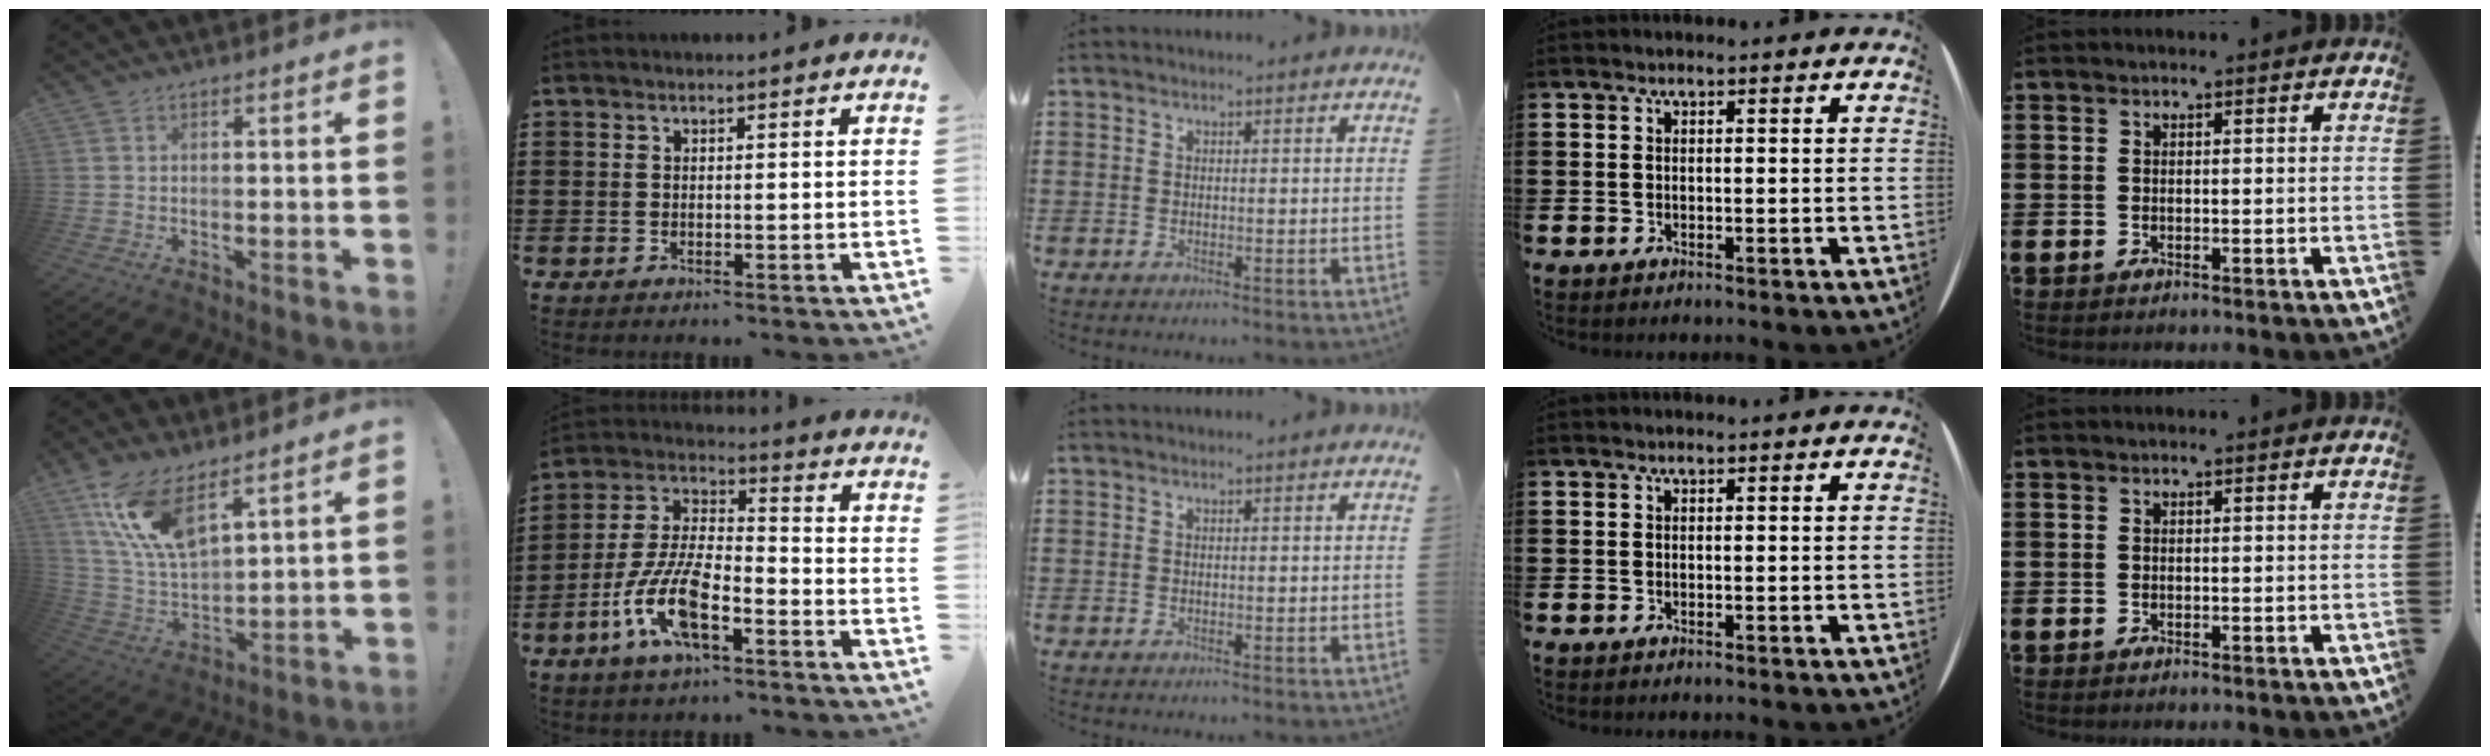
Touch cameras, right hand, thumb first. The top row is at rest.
{"thumb": {"total": 15.4, "force": [10.1, 6.1, 9.9], "torque": [-0.211, -0.060, 0.187]}, "index": {"total": 10.8, "force": [-5.3, 4.0, 8.5], "torque": [-0.208, -0.006, -0.105]}}